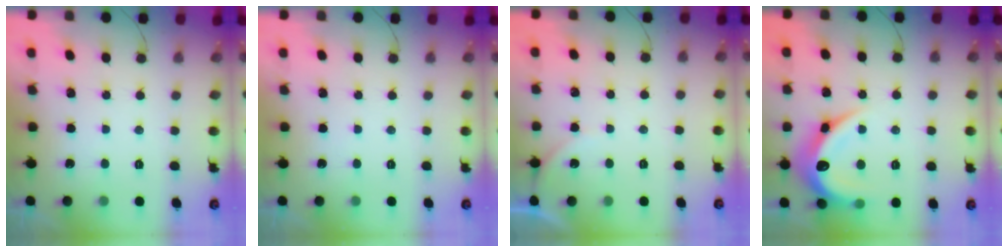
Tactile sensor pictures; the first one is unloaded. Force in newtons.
{"total": 0.0}
{"total": 3.6, "press": 3.5, "slide": 0.5}
{"total": 15.6, "press": 15.6, "slide": 0.4}